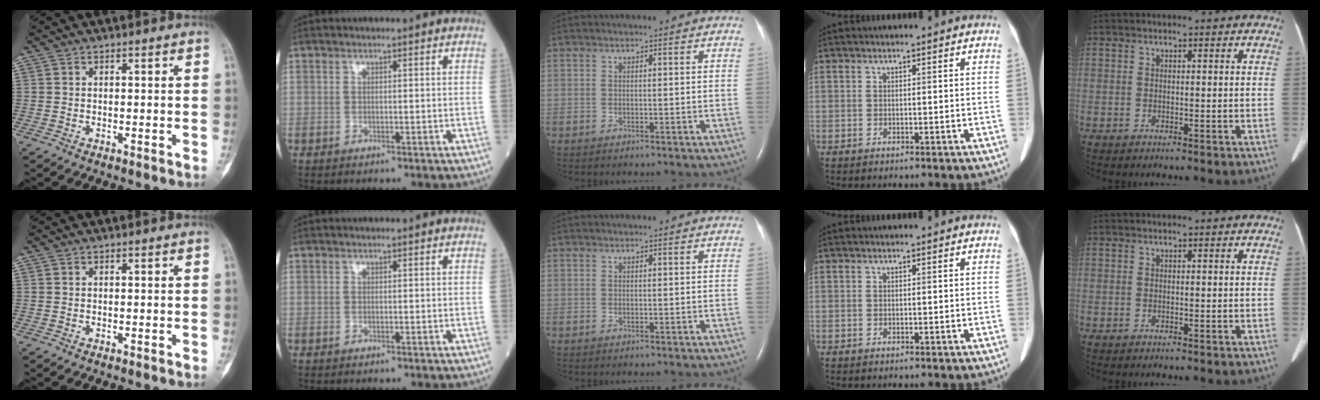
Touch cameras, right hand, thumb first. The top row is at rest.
{}